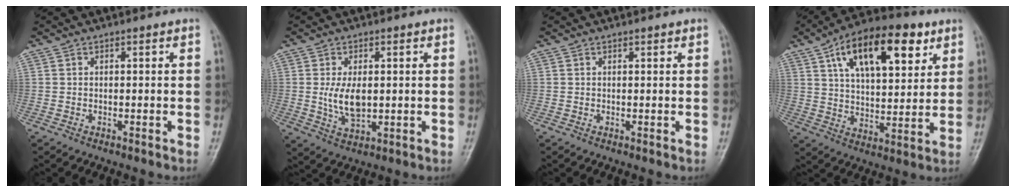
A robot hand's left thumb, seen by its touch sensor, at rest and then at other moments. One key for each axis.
{"total": 6.7, "fx": 0.3, "fy": 3.7, "fz": 5.6, "tx": -0.103, "ty": -0.009, "tz": 0.012}
{"total": 0.6, "fx": 0.5, "fy": 0.2, "fz": 0.4, "tx": -0.005, "ty": -0.002, "tz": 0.005}
{"total": 19.5, "fx": 9.0, "fy": 9.2, "fz": 14.6, "tx": -0.200, "ty": -0.017, "tz": 0.147}